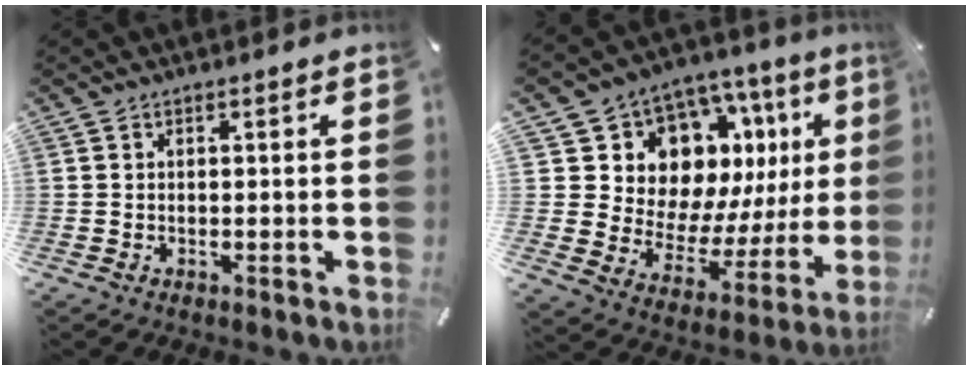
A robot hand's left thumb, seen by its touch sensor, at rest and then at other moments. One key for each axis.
{"total": 12.9, "fx": 7.8, "fy": 9.3, "fz": 4.2, "tx": -0.057, "ty": -0.095, "tz": 0.150}